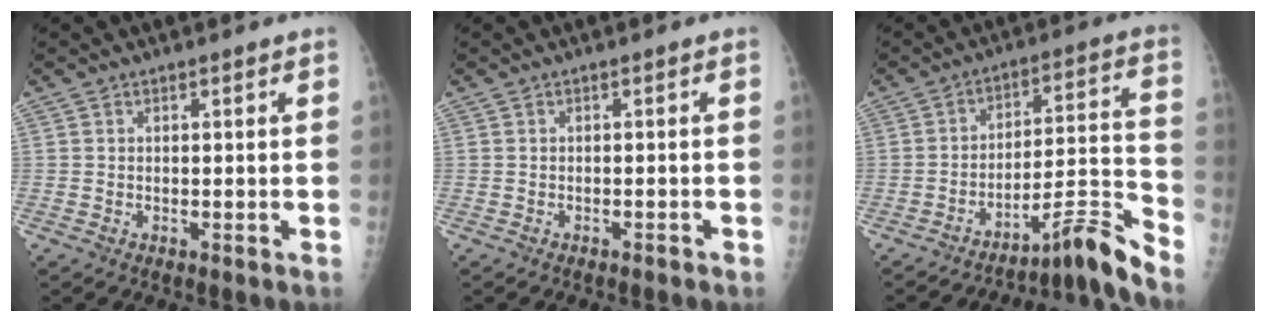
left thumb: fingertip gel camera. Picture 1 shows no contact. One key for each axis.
{"total": 1.2, "fx": -0.9, "fy": 0.3, "fz": 0.7, "tx": -0.016, "ty": 0.004, "tz": -0.006}
{"total": 11.7, "fx": -10.3, "fy": -0.6, "fz": 5.5, "tx": -0.067, "ty": 0.112, "tz": -0.159}